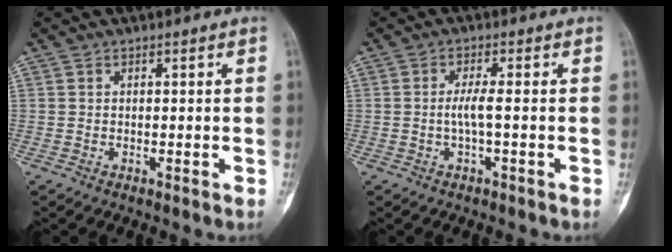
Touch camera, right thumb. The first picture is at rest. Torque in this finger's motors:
{"motor_torque": [0.02, 0.24, 0.34, -0.19, 0.02]}